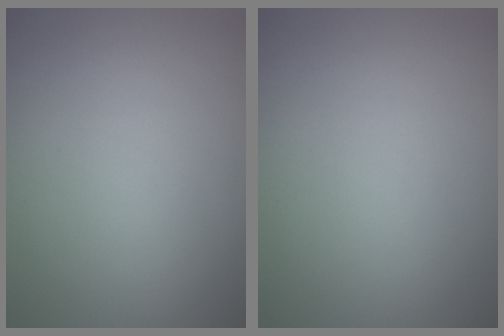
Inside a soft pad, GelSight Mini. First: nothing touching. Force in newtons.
{"total": 0.0}